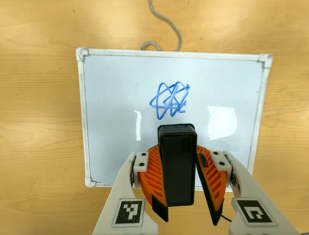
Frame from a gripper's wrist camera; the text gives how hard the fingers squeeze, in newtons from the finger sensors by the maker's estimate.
{"total": 8.4, "left": 9.0, "right": 7.7}